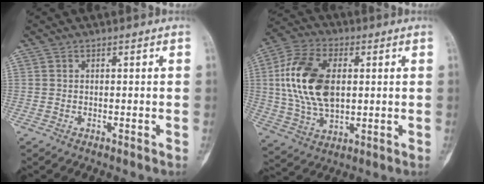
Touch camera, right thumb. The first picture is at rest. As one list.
[{"total": 17.2, "force": [2.3, 10.3, 13.6], "torque": [-0.261, 0.004, 0.044]}]